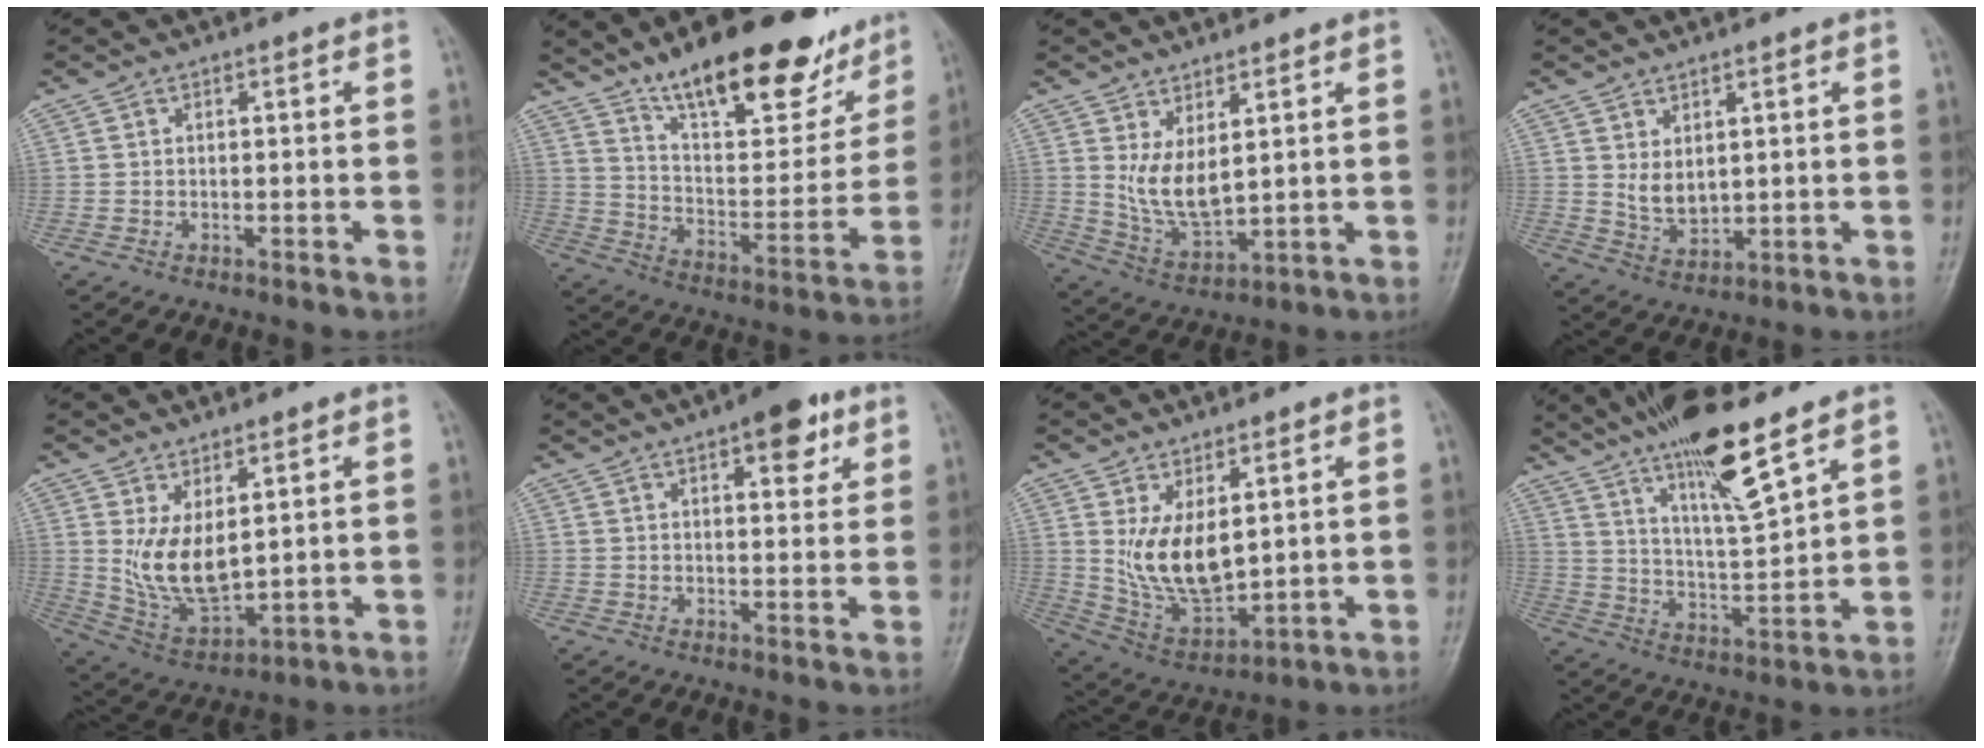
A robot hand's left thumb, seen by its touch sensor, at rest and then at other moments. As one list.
[{"total": 24.5, "force": [17.4, 8.6, 14.9], "torque": [-0.172, -0.076, 0.274]}, {"total": 7.8, "force": [2.6, 3.6, 6.4], "torque": [-0.114, -0.031, 0.066]}, {"total": 4.9, "force": [1.7, 2.9, 3.6], "torque": [-0.053, -0.023, 0.042]}, {"total": 9.9, "force": [2.6, 4.9, 8.2], "torque": [-0.142, -0.030, 0.070]}, {"total": 8.3, "force": [4.5, 3.3, 6.1], "torque": [-0.057, -0.016, 0.056]}, {"total": 11.2, "force": [2.8, 5.8, 9.2], "torque": [-0.151, -0.029, 0.075]}, {"total": 15.3, "force": [10.2, 2.6, 11.2], "torque": [-0.191, -0.055, 0.188]}]